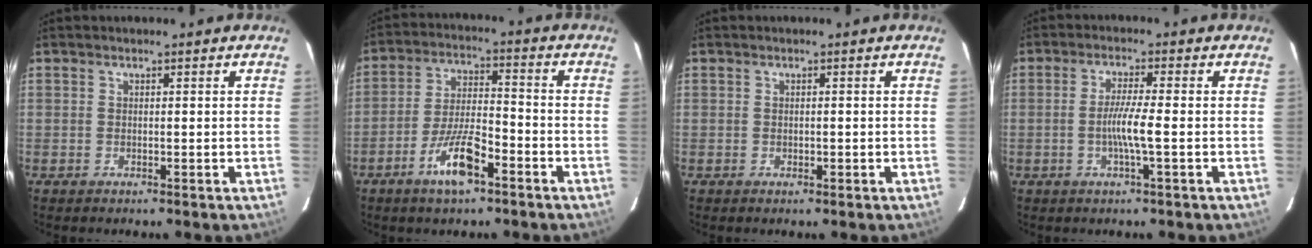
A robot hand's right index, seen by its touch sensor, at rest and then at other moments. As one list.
[{"total": 9.0, "force": [-5.0, 2.2, 7.1], "torque": [-0.139, 0.000, -0.093]}, {"total": 0.6, "force": [-0.2, 0.4, 0.4], "torque": [-0.005, 0.001, -0.002]}, {"total": 4.7, "force": [-0.9, -0.4, 4.6], "torque": [-0.089, -0.004, -0.020]}]